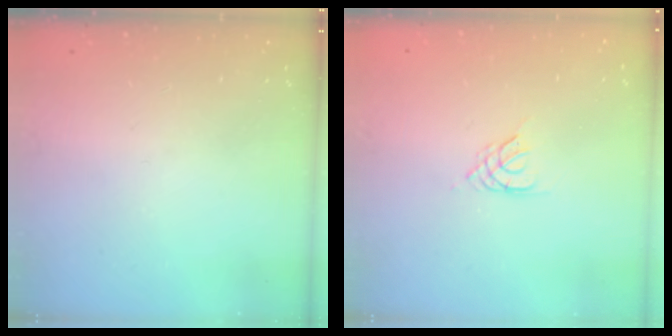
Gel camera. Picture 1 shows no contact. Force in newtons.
{"total": 2.1, "press": 2.1, "slide": 0.4}